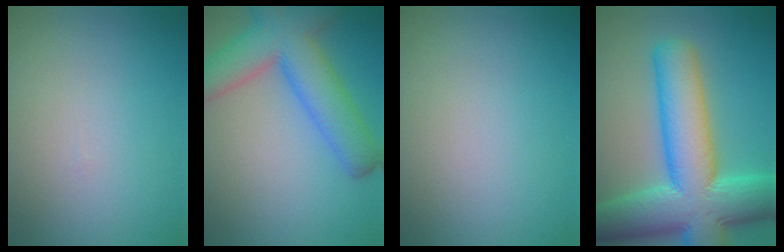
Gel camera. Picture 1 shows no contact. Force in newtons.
{"total": 8.2, "press": 8.1, "slide": 0.5}
{"total": 0.0}
{"total": 13.1, "press": 13.1, "slide": 0.5}